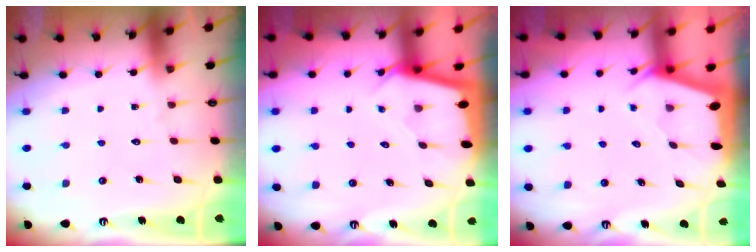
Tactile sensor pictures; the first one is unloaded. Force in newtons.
{"total": 2.4, "press": 2.4, "slide": 0.1}
{"total": 1.9, "press": 1.9, "slide": 0.3}